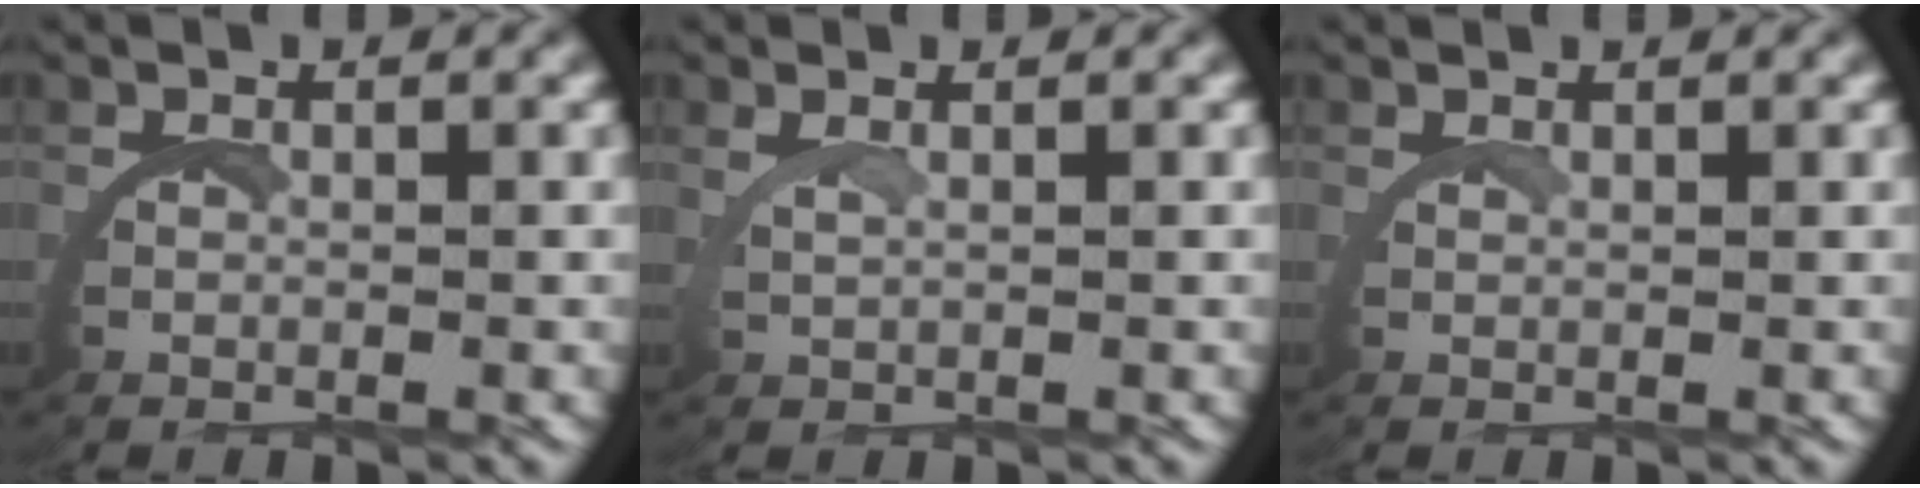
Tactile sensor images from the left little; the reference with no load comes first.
{"total": 1.6, "force": [1.2, -0.9, 0.4], "torque": [-0.016, 0.002, 0.027]}
{"total": 1.5, "force": [1.2, -0.9, 0.0], "torque": [0.002, 0.004, 0.022]}